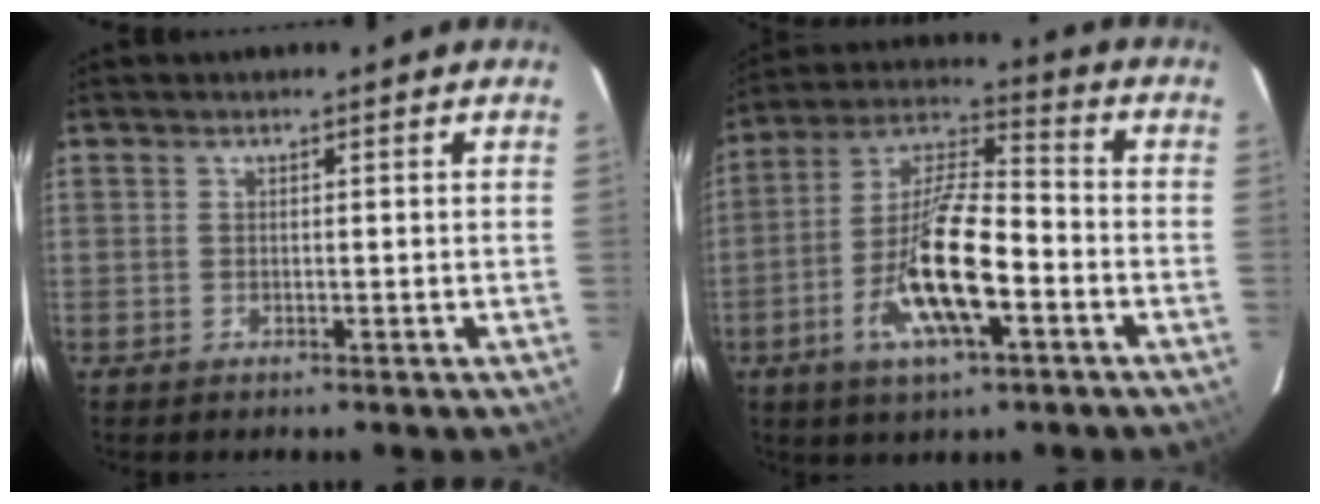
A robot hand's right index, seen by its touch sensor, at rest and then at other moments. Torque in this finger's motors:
{"motor_torque": [1.57, -0.57, 1.05, 0.21]}